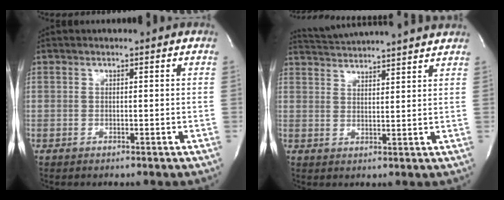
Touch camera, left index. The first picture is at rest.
{"total": 12.9, "force": [12.3, -0.5, 4.0], "torque": [-0.078, 0.009, 0.174]}